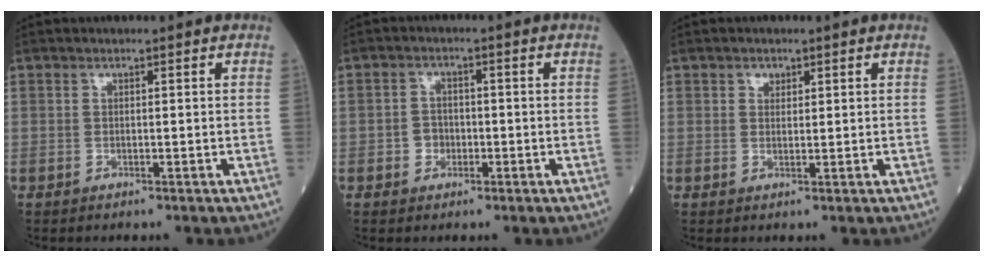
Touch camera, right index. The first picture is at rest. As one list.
[{"total": 2.6, "force": [-0.9, 2.2, 1.1], "torque": [-0.015, 0.007, -0.016]}, {"total": 1.3, "force": [0.8, 1.0, 0.5], "torque": [-0.004, -0.002, 0.011]}]